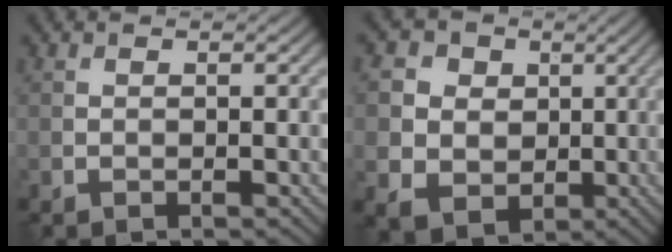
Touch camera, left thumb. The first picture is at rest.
{"total": 9.8, "force": [2.0, 8.9, 3.6], "torque": [-0.145, 0.011, 0.041]}